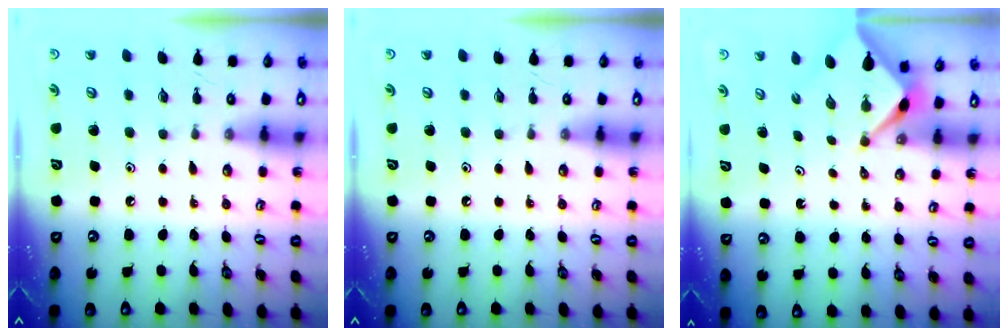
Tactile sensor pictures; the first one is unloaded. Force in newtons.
{"total": 0.0}
{"total": 2.4, "press": 2.4, "slide": 0.3}